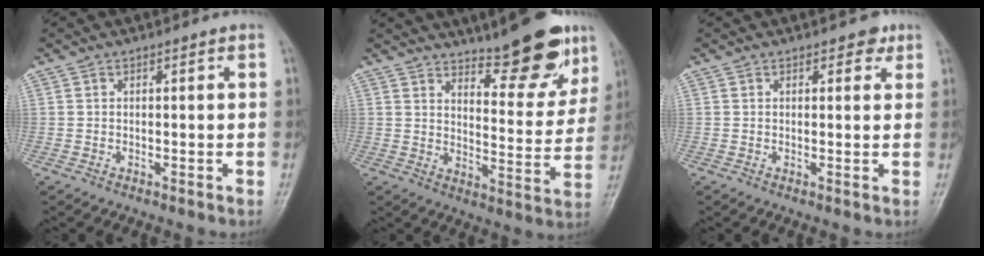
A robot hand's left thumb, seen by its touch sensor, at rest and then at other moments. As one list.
[{"total": 15.6, "force": [11.3, 4.9, 9.6], "torque": [-0.088, -0.072, 0.164]}, {"total": 2.2, "force": [1.4, 1.4, 1.1], "torque": [0.003, -0.004, 0.014]}]